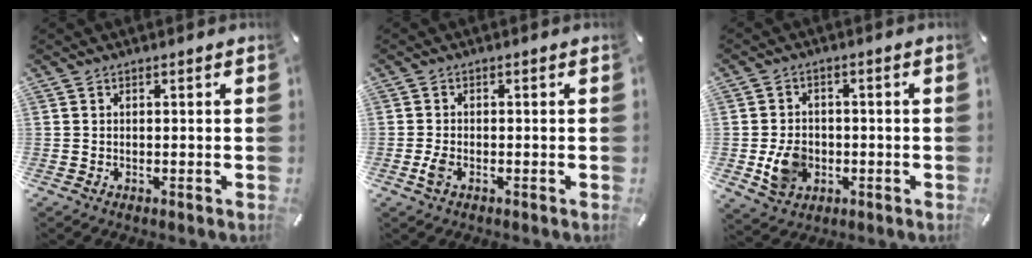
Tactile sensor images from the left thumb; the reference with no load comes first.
{"total": 2.7, "force": [-1.1, 1.3, 2.0], "torque": [-0.055, -0.004, -0.025]}
{"total": 8.0, "force": [-1.5, 6.8, 4.0], "torque": [-0.073, 0.004, -0.028]}